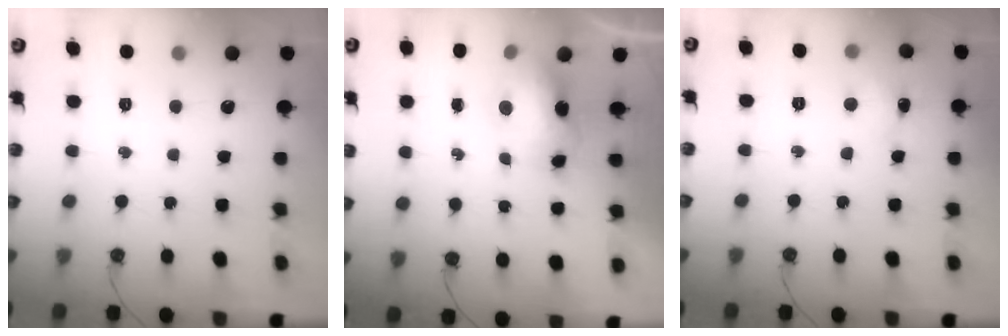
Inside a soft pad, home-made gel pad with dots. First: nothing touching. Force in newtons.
{"total": 9.7, "press": 9.5, "slide": 1.5}
{"total": 2.7, "press": 2.6, "slide": 0.5}